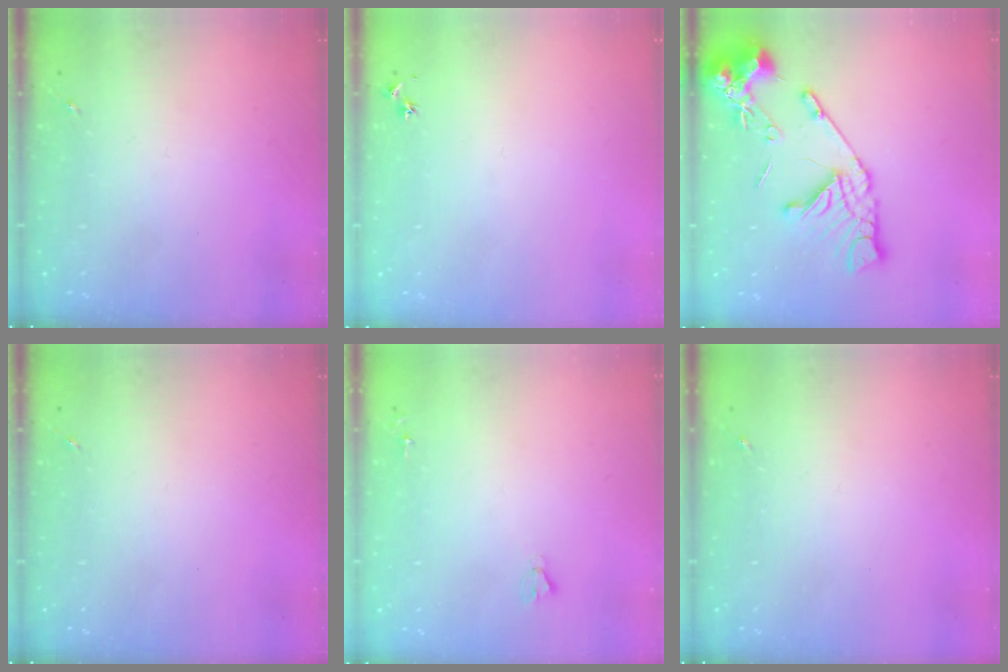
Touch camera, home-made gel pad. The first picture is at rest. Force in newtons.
{"total": 2.9, "press": 2.8, "slide": 0.3}
{"total": 16.8, "press": 16.6, "slide": 1.9}
{"total": 0.0}
{"total": 1.8, "press": 1.8, "slide": 0.1}
{"total": 0.0}